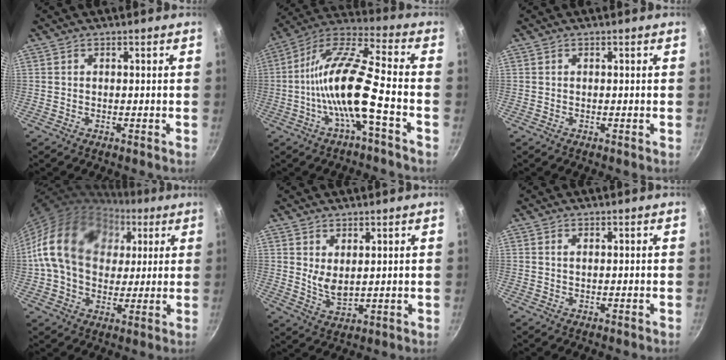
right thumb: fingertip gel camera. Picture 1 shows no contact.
{"total": 15.2, "force": [-4.1, 2.9, 14.4], "torque": [-0.270, 0.040, -0.091]}
{"total": 0.0}
{"total": 20.7, "force": [6.3, 14.9, 12.9], "torque": [-0.208, 0.002, 0.101]}
{"total": 4.9, "force": [2.2, 2.3, 3.7], "torque": [-0.059, -0.029, 0.046]}
{"total": 0.8, "force": [0.3, 0.3, 0.6], "torque": [-0.012, 0.001, 0.006]}